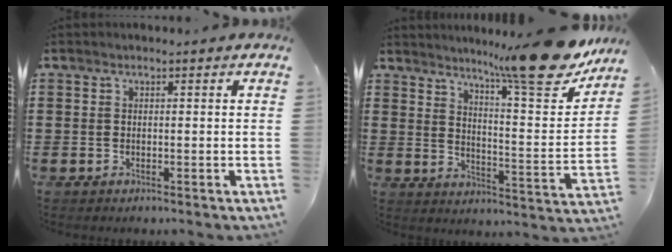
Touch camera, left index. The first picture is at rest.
{"total": 14.1, "force": [11.9, 0.6, 7.6], "torque": [-0.112, -0.083, 0.191]}